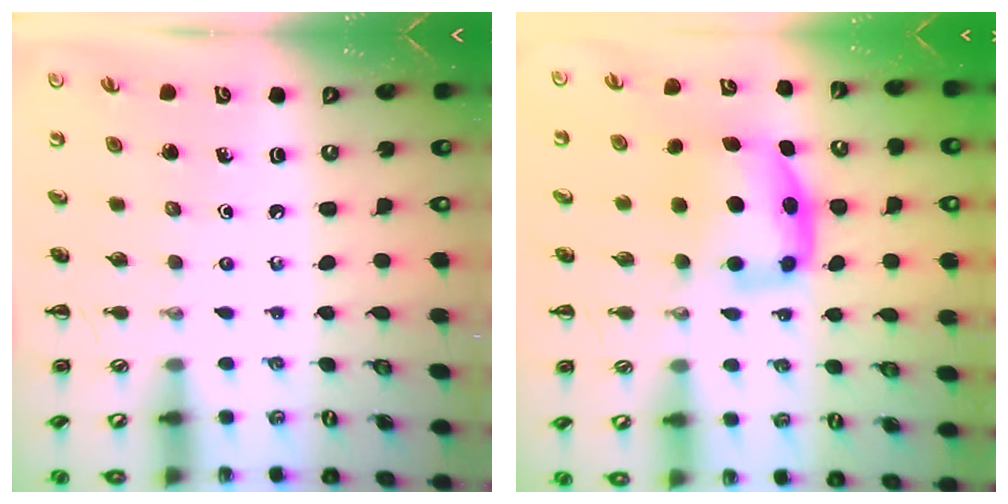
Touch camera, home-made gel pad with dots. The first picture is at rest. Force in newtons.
{"total": 6.2, "press": 6.2, "slide": 0.8}